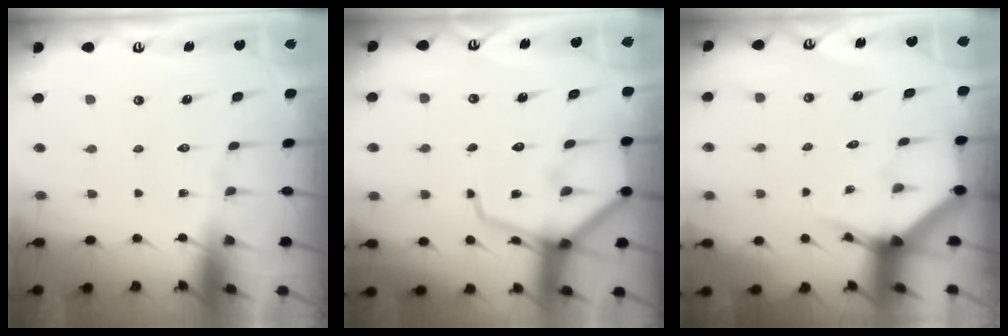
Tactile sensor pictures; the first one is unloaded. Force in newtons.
{"total": 12.1, "press": 12.0, "slide": 1.1}
{"total": 4.0, "press": 4.0, "slide": 0.2}